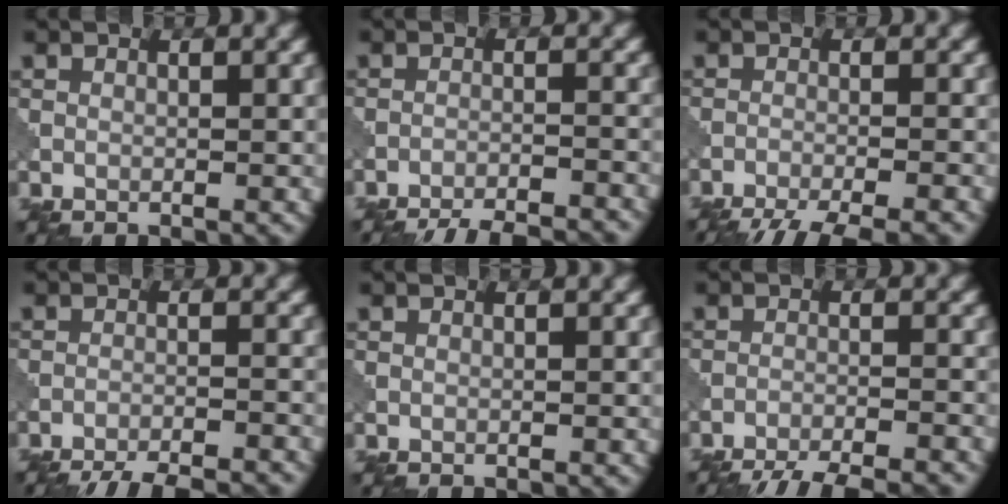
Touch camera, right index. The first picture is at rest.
{"total": 9.3, "force": [-8.8, 1.7, 2.4], "torque": [-0.026, 0.002, -0.121]}
{"total": 7.3, "force": [-6.2, 1.2, 3.7], "torque": [-0.056, -0.020, -0.098]}
{"total": 9.0, "force": [-8.4, 1.6, 2.6], "torque": [-0.032, -0.002, -0.118]}
{"total": 0.0}
{"total": 9.1, "force": [-8.4, 1.6, 3.0], "torque": [-0.040, -0.009, -0.123]}